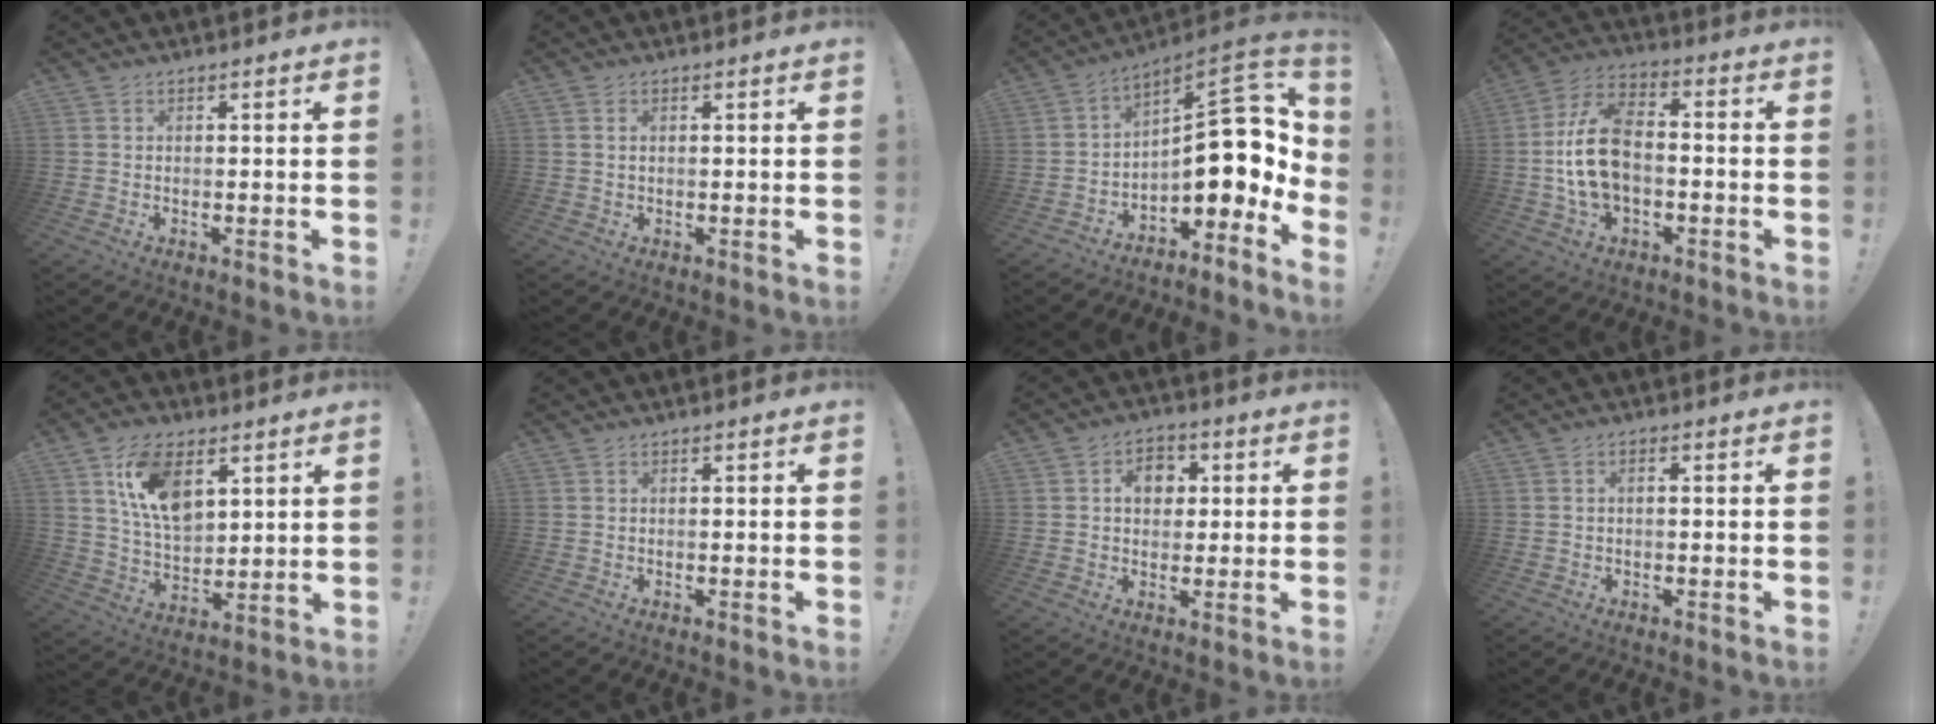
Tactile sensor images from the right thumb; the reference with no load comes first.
{"total": 1.1, "force": [0.6, 0.5, 0.8], "torque": [-0.019, 0.003, 0.012]}
{"total": 16.7, "force": [0.5, 8.9, 14.1], "torque": [-0.174, -0.013, 0.017]}
{"total": 15.0, "force": [-1.9, 9.6, 11.4], "torque": [-0.222, 0.016, -0.034]}
{"total": 15.0, "force": [7.1, 8.9, 9.8], "torque": [-0.172, -0.020, 0.133]}
{"total": 0.0}
{"total": 7.7, "force": [2.0, 6.0, 4.3], "torque": [-0.050, -0.003, 0.032]}
{"total": 1.2, "force": [-0.4, 0.2, 1.1], "torque": [-0.020, 0.003, -0.007]}